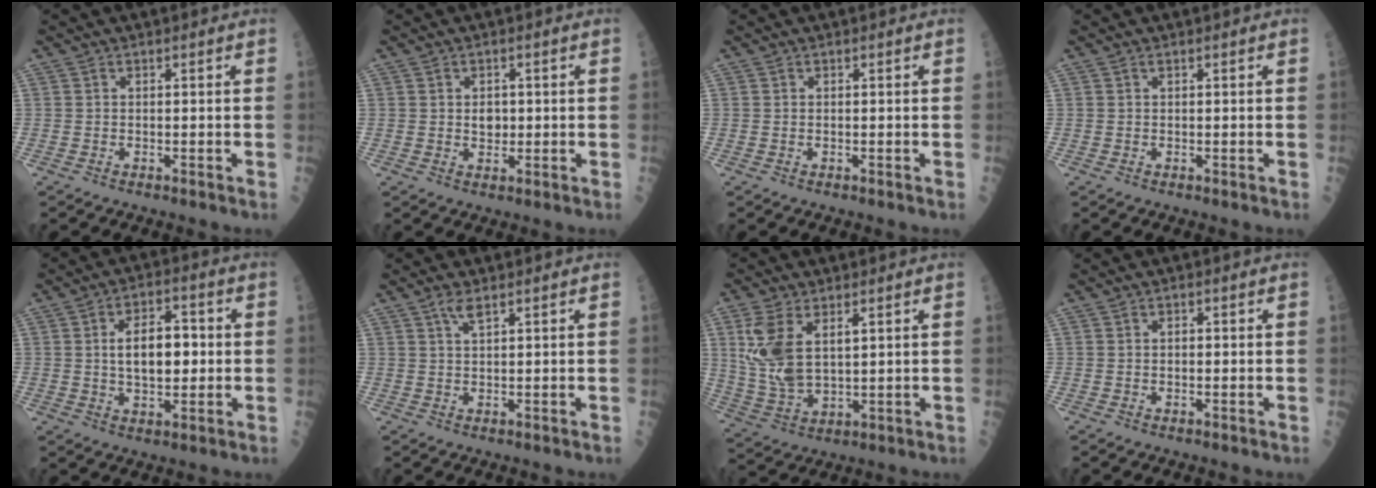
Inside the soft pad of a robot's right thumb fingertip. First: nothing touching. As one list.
[{"total": 2.6, "force": [0.2, 2.0, 1.6], "torque": [-0.009, 0.001, 0.004]}, {"total": 0.0}, {"total": 0.0}, {"total": 9.9, "force": [0.7, 5.3, 8.4], "torque": [-0.115, 0.009, 0.013]}, {"total": 2.2, "force": [1.5, 0.4, 1.6], "torque": [-0.032, -0.001, 0.032]}, {"total": 11.4, "force": [3.6, 6.1, 9.0], "torque": [-0.190, -0.009, 0.085]}, {"total": 1.1, "force": [0.1, 0.6, 0.9], "torque": [-0.014, 0.000, 0.000]}]